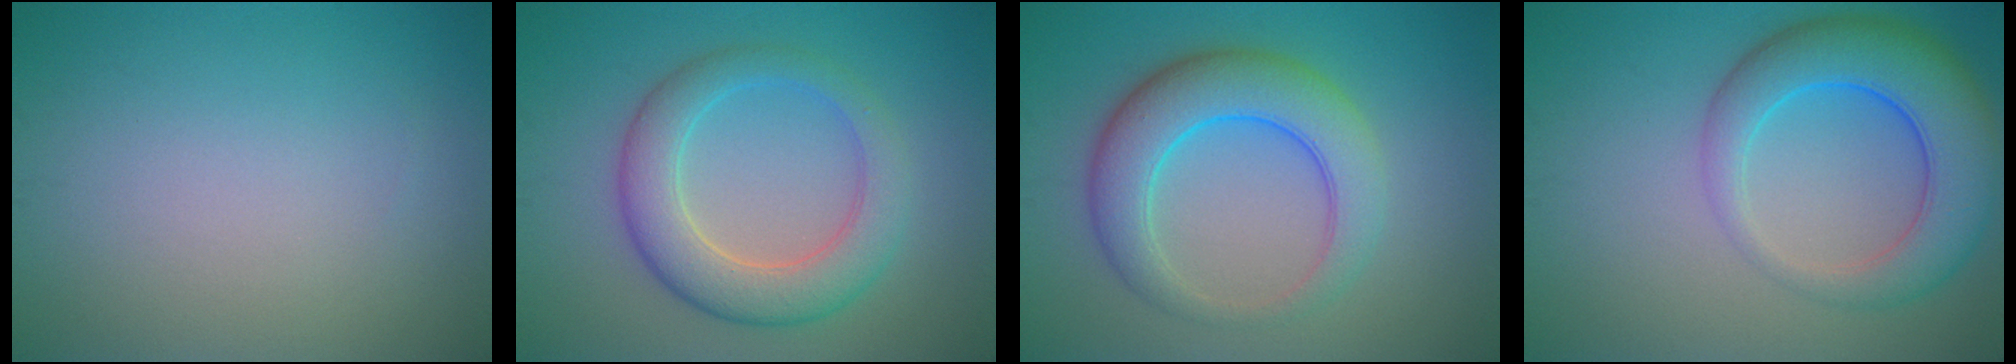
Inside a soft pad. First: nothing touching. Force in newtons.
{"total": 5.8, "press": 5.8, "slide": 0.2}
{"total": 6.5, "press": 6.5, "slide": 0.1}
{"total": 7.6, "press": 7.6, "slide": 0.4}